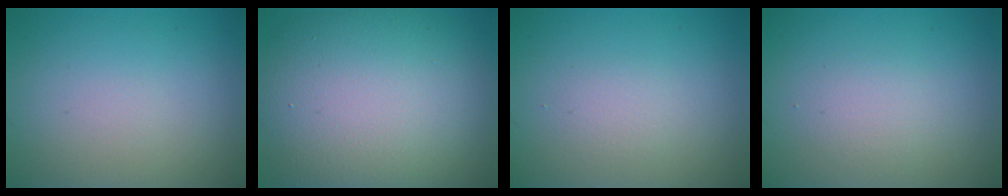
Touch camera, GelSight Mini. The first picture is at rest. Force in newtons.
{"total": 13.9, "press": 13.9, "slide": 0.8}
{"total": 1.3, "press": 1.2, "slide": 0.1}
{"total": 1.6, "press": 1.6, "slide": 0.1}